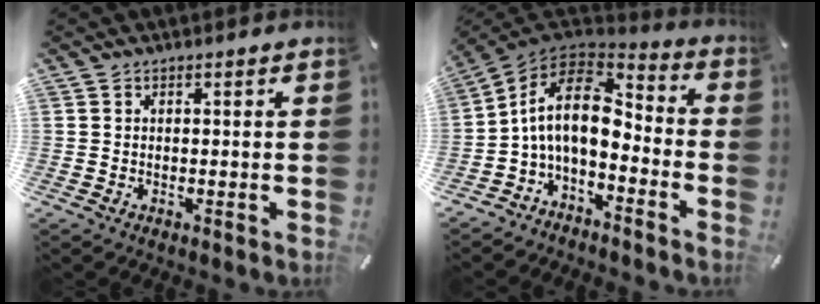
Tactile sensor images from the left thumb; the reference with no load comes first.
{"total": 12.6, "force": [-0.2, 7.7, 10.0], "torque": [-0.210, 0.005, -0.006]}